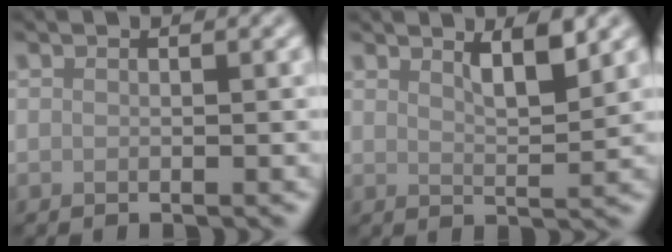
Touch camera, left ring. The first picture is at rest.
{"total": 2.9, "force": [1.9, 0.6, 2.1], "torque": [-0.031, -0.002, 0.033]}